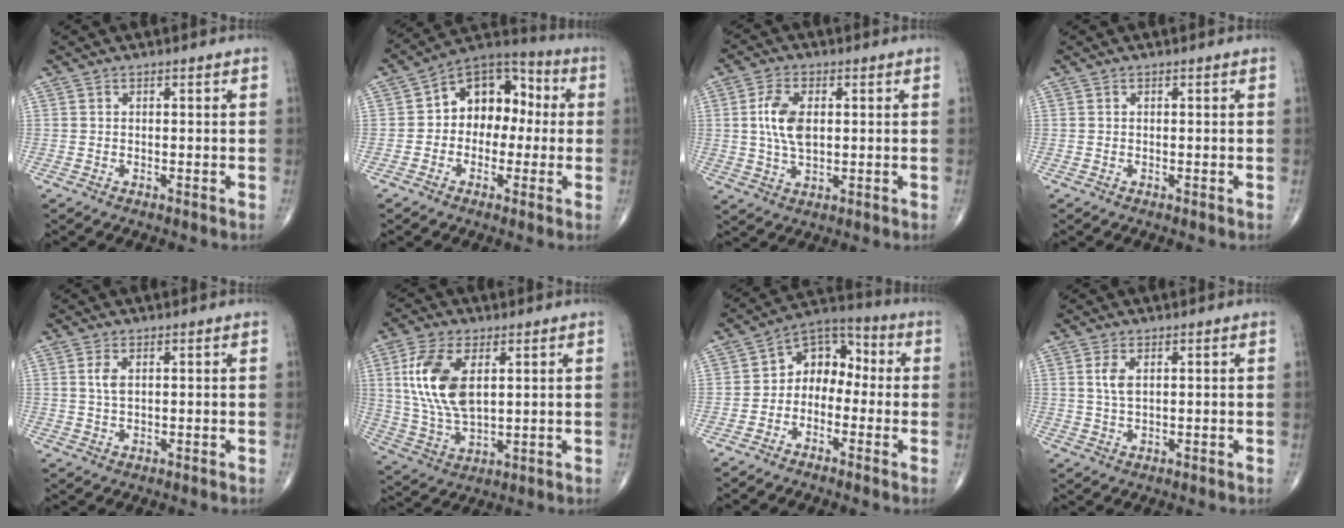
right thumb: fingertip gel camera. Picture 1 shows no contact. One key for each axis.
{"total": 13.0, "fx": 0.5, "fy": 9.4, "fz": 9.0, "tx": -0.084, "ty": 0.043, "tz": -0.008}
{"total": 7.9, "fx": 1.1, "fy": 4.4, "fz": 6.5, "tx": -0.127, "ty": -0.001, "tz": 0.023}
{"total": 0.0}
{"total": 2.8, "fx": 0.9, "fy": 1.4, "fz": 2.2, "tx": -0.046, "ty": 0.000, "tz": 0.019}
{"total": 14.0, "fx": 3.8, "fy": 7.3, "fz": 11.3, "tx": -0.229, "ty": -0.012, "tz": 0.081}
{"total": 9.1, "fx": -1.2, "fy": 6.8, "fz": 5.8, "tx": -0.053, "ty": 0.047, "tz": -0.043}
{"total": 3.3, "fx": 1.1, "fy": 1.6, "fz": 2.7, "tx": -0.057, "ty": -0.002, "tz": 0.026}